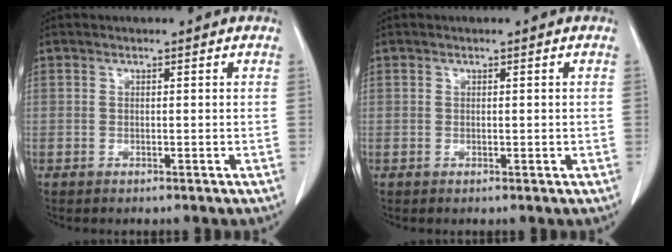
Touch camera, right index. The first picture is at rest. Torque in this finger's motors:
{"motor_torque": [-0.26, 0.53, -0.02, 0.05]}